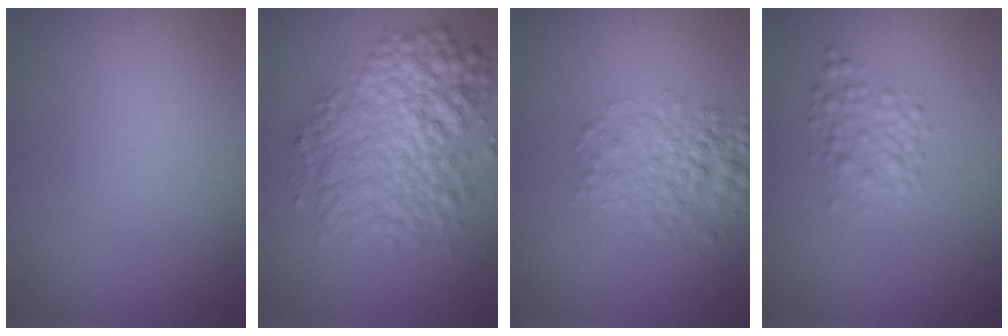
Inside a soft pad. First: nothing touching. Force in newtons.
{"total": 7.4, "press": 7.4, "slide": 0.1}
{"total": 3.7, "press": 3.7, "slide": 0.1}
{"total": 2.2, "press": 2.2, "slide": 0.1}